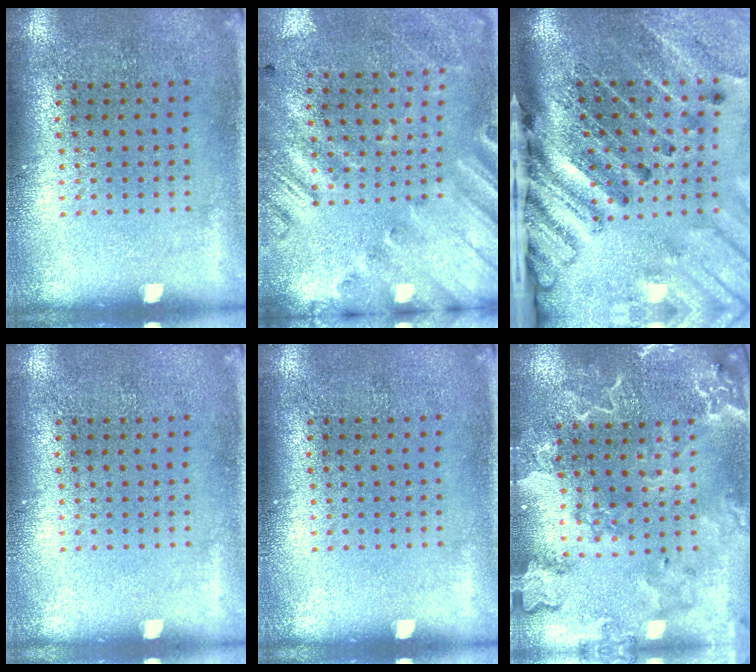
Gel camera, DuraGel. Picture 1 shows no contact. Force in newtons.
{"total": 2.6, "press": 1.8, "slide": 1.8}
{"total": 4.4, "press": 3.3, "slide": 3.0}
{"total": 0.0}
{"total": 0.0}
{"total": 2.6, "press": 2.5, "slide": 0.9}